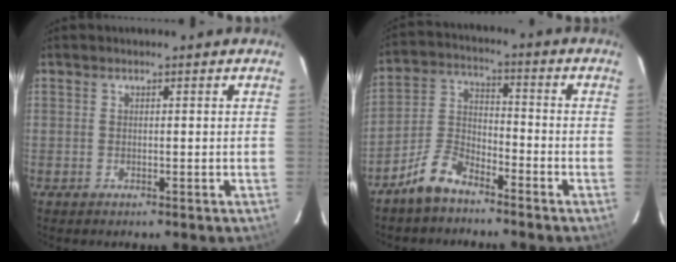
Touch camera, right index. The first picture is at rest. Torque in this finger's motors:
{"motor_torque": [0.61, -0.64, 0.11, 0.02]}